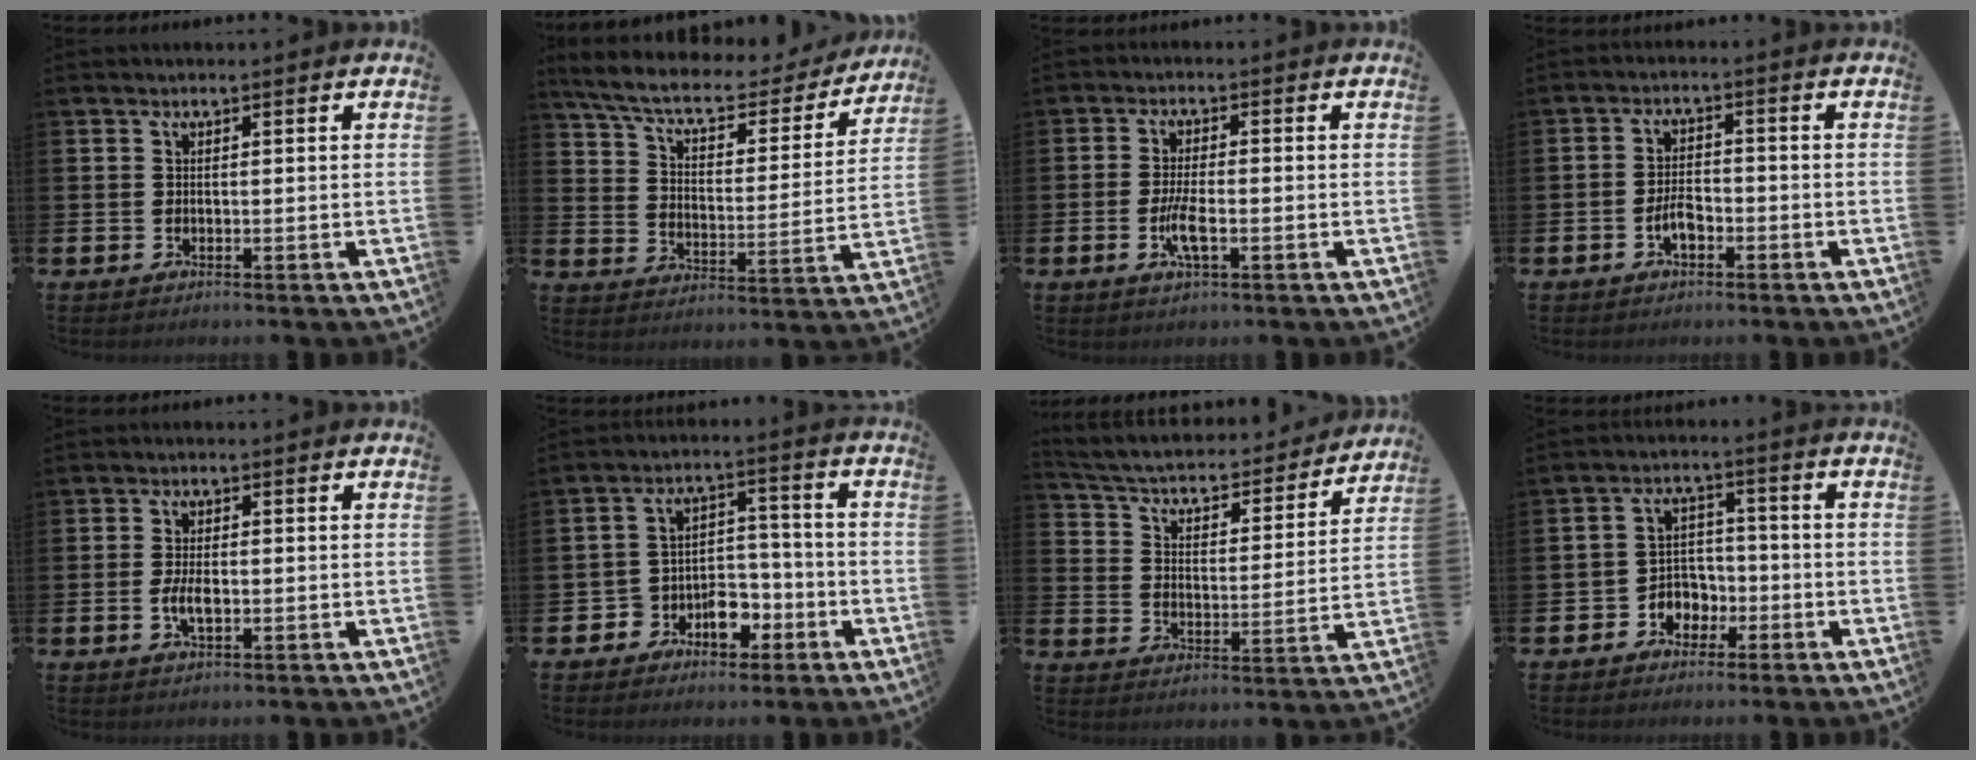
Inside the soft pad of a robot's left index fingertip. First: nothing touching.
{"total": 8.0, "force": [6.8, 2.2, 3.5], "torque": [-0.096, -0.044, 0.113]}
{"total": 3.9, "force": [-1.2, 1.0, 3.6], "torque": [-0.066, -0.001, -0.024]}
{"total": 2.9, "force": [-1.4, 1.5, 2.2], "torque": [-0.039, 0.006, -0.027]}
{"total": 3.1, "force": [-0.5, 1.3, 2.7], "torque": [-0.049, 0.000, -0.009]}
{"total": 5.9, "force": [-3.2, 4.3, 2.5], "torque": [-0.052, 0.016, -0.058]}
{"total": 4.7, "force": [4.1, 1.5, 1.7], "torque": [-0.063, -0.035, 0.060]}
{"total": 3.6, "force": [-1.6, 3.2, 0.7], "torque": [-0.024, 0.001, -0.038]}